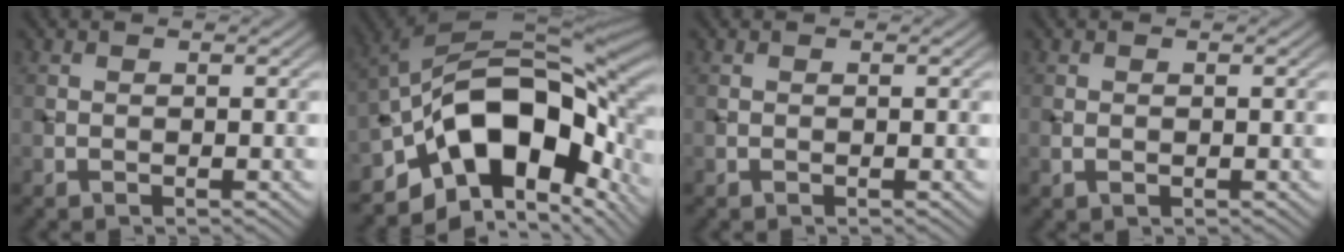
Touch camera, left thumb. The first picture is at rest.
{"total": 16.0, "force": [-5.2, 9.3, 11.9], "torque": [-0.180, -0.002, -0.098]}
{"total": 0.0}
{"total": 0.8, "force": [-0.2, 0.5, 0.6], "torque": [-0.012, 0.000, -0.003]}